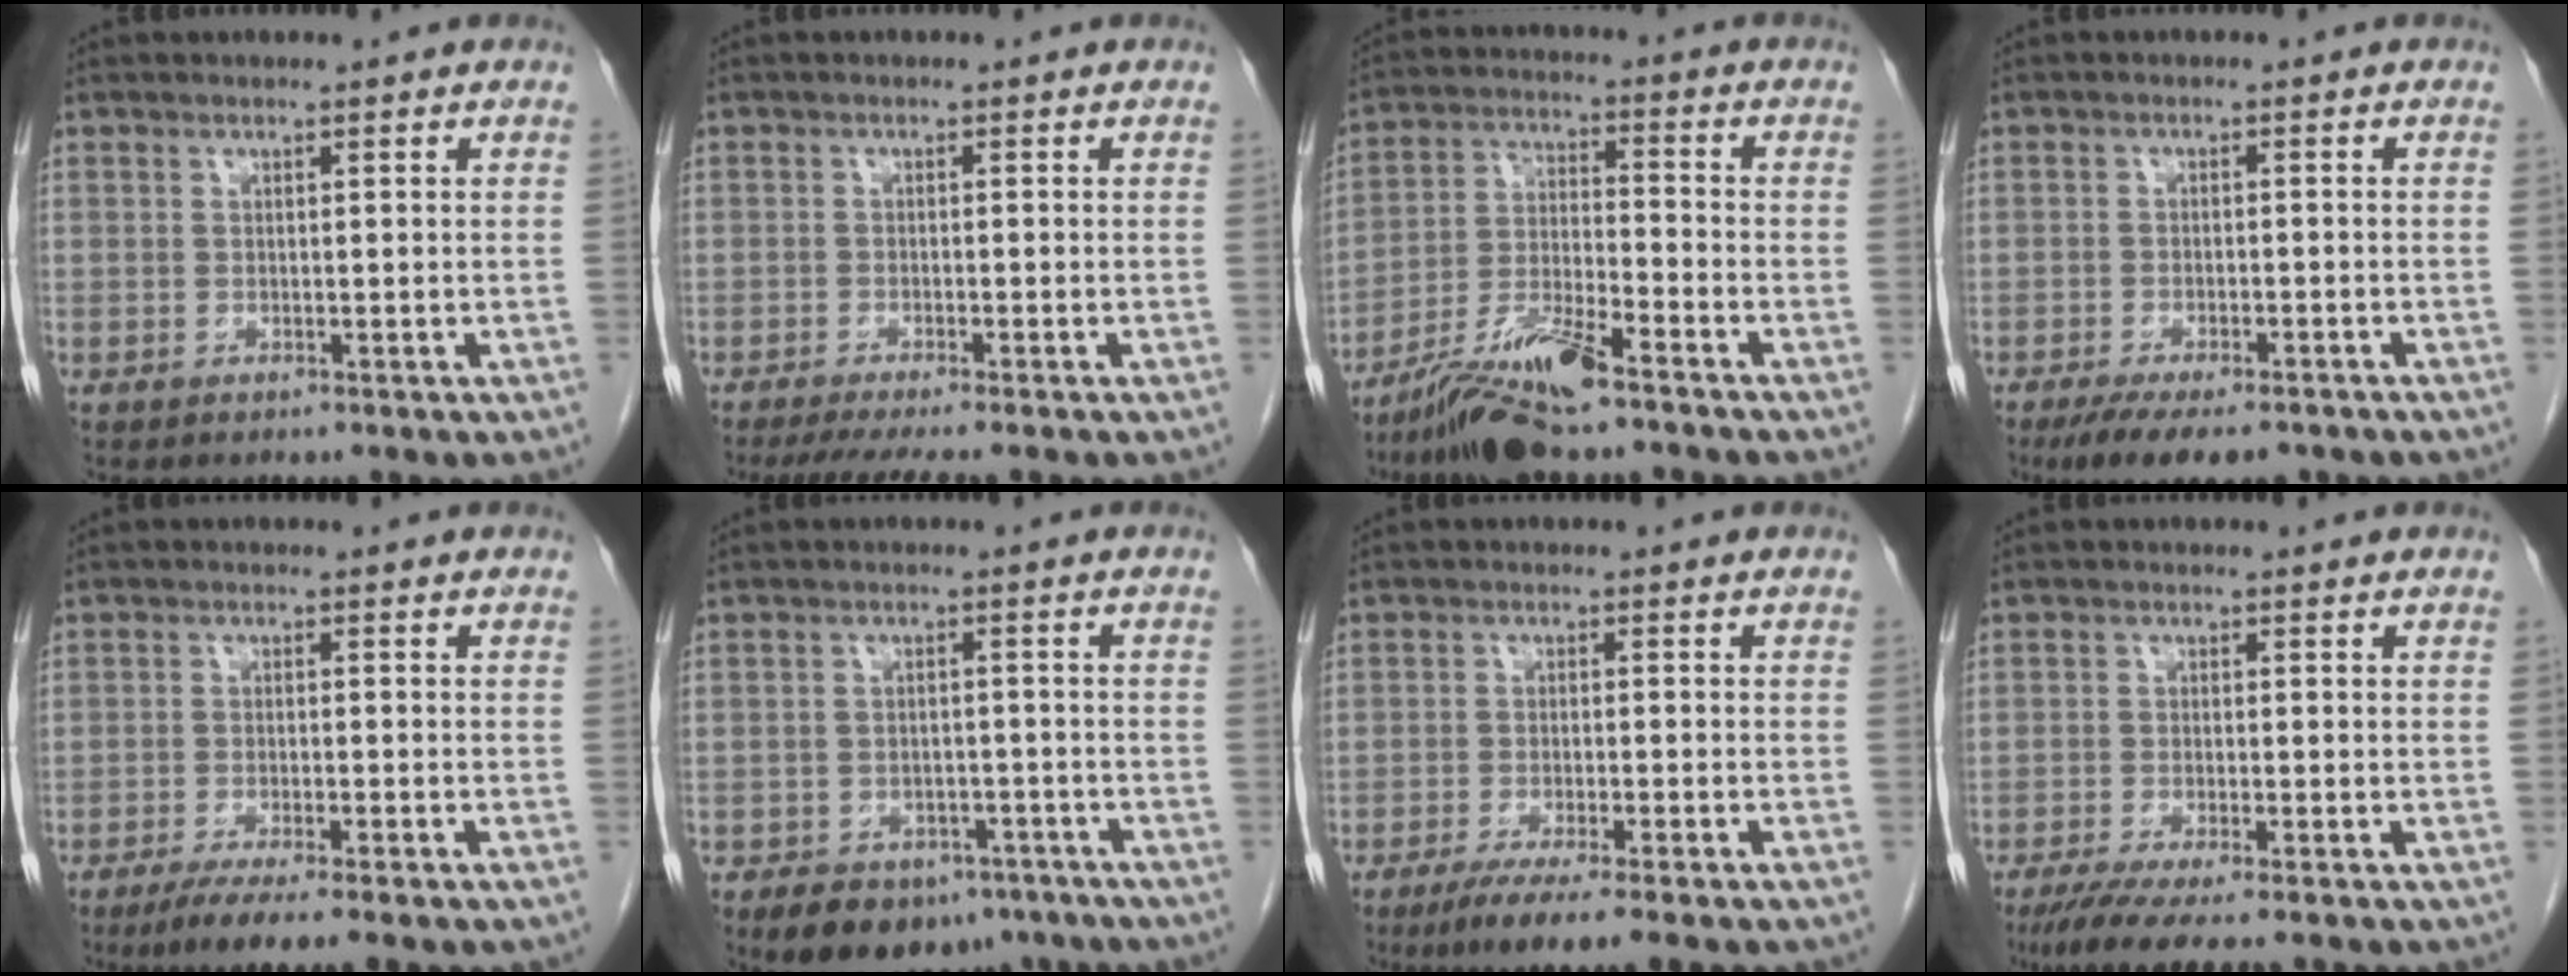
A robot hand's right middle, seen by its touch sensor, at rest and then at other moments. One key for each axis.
{"total": 5.9, "fx": -4.9, "fy": -0.4, "fz": 3.2, "tx": -0.043, "ty": -0.018, "tz": -0.079}
{"total": 10.5, "fx": -7.8, "fy": 0.9, "fz": 7.0, "tx": -0.140, "ty": -0.019, "tz": -0.145}
{"total": 9.3, "fx": -7.1, "fy": 2.8, "fz": 5.4, "tx": -0.079, "ty": -0.012, "tz": -0.106}
{"total": 7.0, "fx": -5.1, "fy": 0.4, "fz": 4.7, "tx": -0.070, "ty": -0.015, "tz": -0.075}
{"total": 10.1, "fx": -7.1, "fy": 6.0, "fz": 4.0, "tx": -0.052, "ty": 0.008, "tz": -0.096}
{"total": 8.1, "fx": -6.0, "fy": 0.2, "fz": 5.5, "tx": -0.080, "ty": -0.017, "tz": -0.089}
{"total": 6.8, "fx": -5.3, "fy": 0.0, "fz": 4.2, "tx": -0.067, "ty": -0.019, "tz": -0.087}